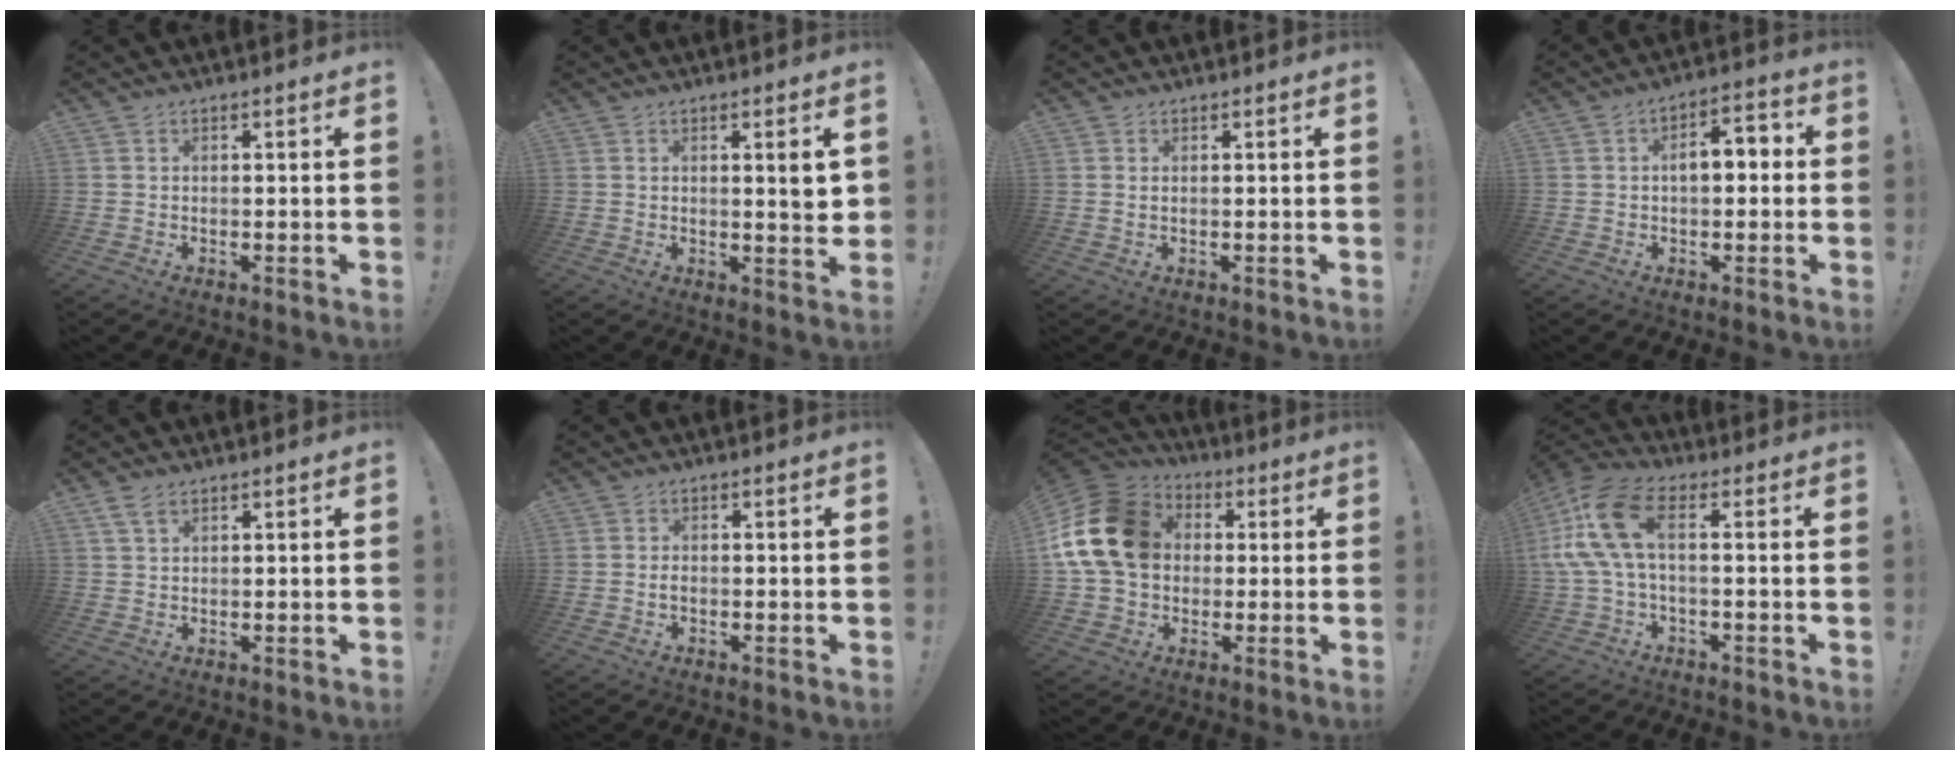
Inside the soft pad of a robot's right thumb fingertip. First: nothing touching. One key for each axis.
{"total": 4.5, "fx": 1.2, "fy": 0.5, "fz": 4.2, "tx": -0.046, "ty": -0.015, "tz": 0.015}
{"total": 0.8, "fx": 0.5, "fy": 0.2, "fz": 0.6, "tx": -0.012, "ty": 0.001, "tz": 0.009}
{"total": 6.9, "fx": -0.2, "fy": 3.9, "fz": 5.7, "tx": -0.080, "ty": 0.010, "tz": -0.009}
{"total": 3.4, "fx": 2.0, "fy": 1.5, "fz": 2.3, "tx": -0.043, "ty": -0.002, "tz": 0.037}
{"total": 0.9, "fx": -0.6, "fy": 0.5, "fz": 0.4, "tx": -0.016, "ty": 0.007, "tz": -0.010}
{"total": 19.7, "fx": 3.1, "fy": 15.1, "fz": 12.3, "tx": -0.227, "ty": 0.011, "tz": 0.065}
{"total": 13.9, "fx": 1.5, "fy": 6.8, "fz": 12.0, "tx": -0.252, "ty": 0.011, "tz": 0.030}